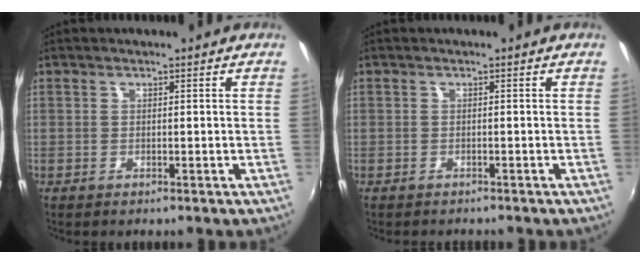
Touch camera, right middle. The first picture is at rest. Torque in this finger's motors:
{"motor_torque": [0.61, -0.63, -0.04, 0.01]}